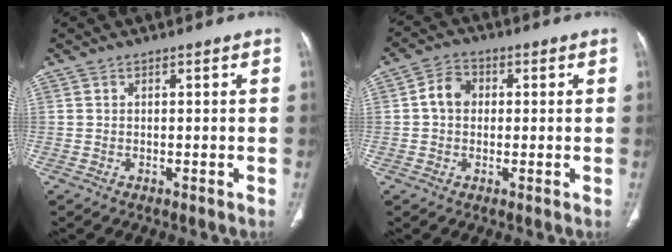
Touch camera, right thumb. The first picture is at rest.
{"total": 5.1, "force": [0.4, 4.1, 3.0], "torque": [-0.042, 0.014, -0.001]}